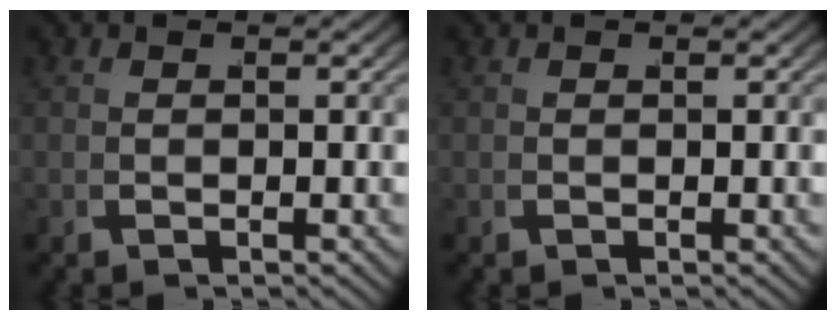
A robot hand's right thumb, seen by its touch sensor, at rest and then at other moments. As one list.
[{"total": 0.0}]